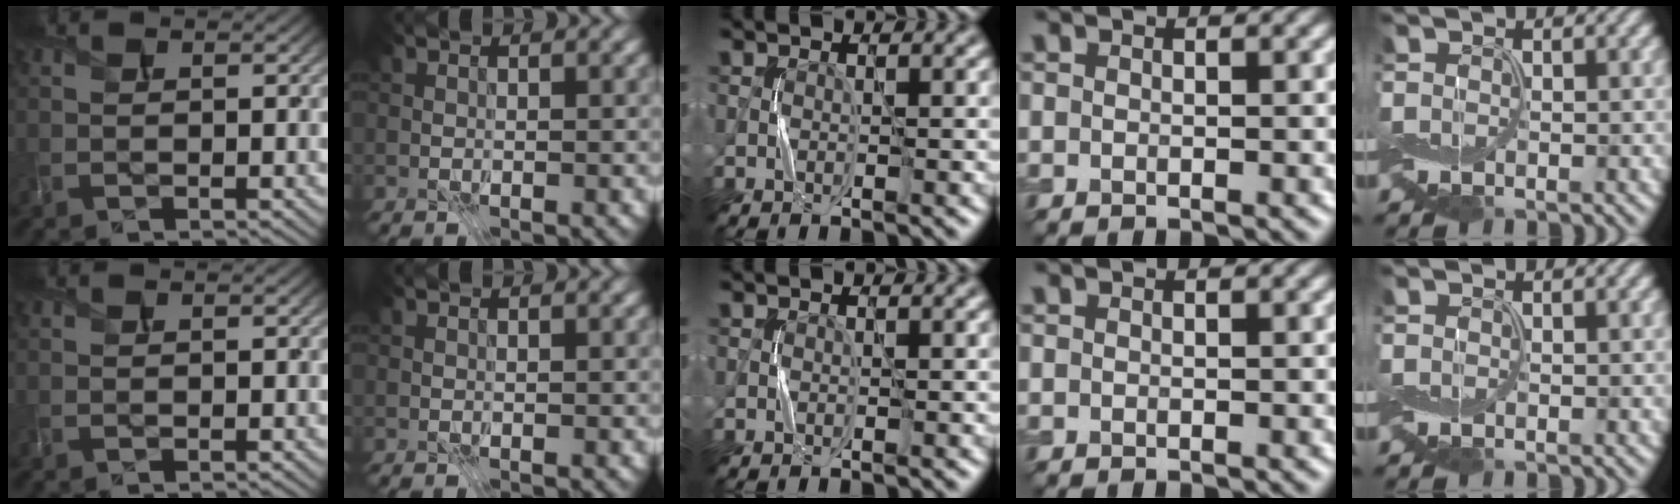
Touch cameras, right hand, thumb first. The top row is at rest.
{}